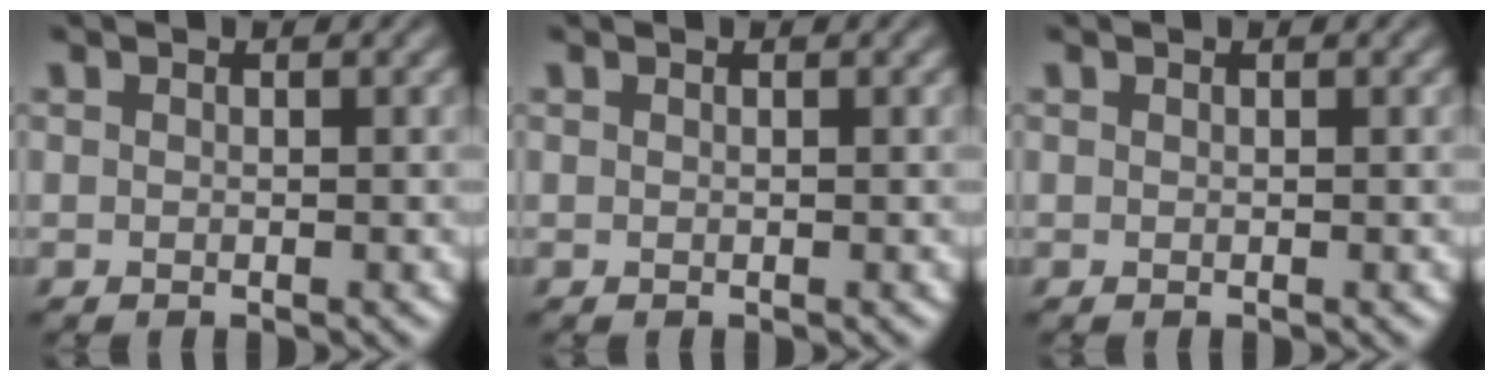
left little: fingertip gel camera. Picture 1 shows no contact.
{"total": 0.0}
{"total": 0.0}